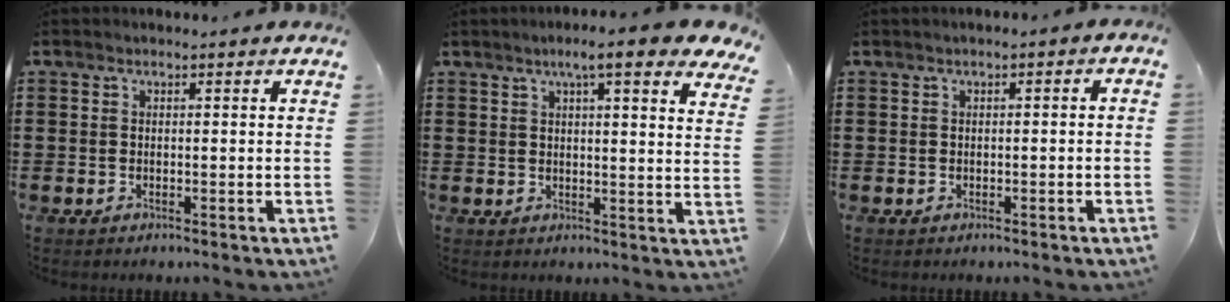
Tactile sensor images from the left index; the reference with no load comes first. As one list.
[{"total": 6.7, "force": [4.9, 0.3, 4.5], "torque": [-0.085, -0.009, 0.080]}, {"total": 0.8, "force": [-0.6, 0.3, 0.4], "torque": [-0.011, 0.001, -0.013]}]